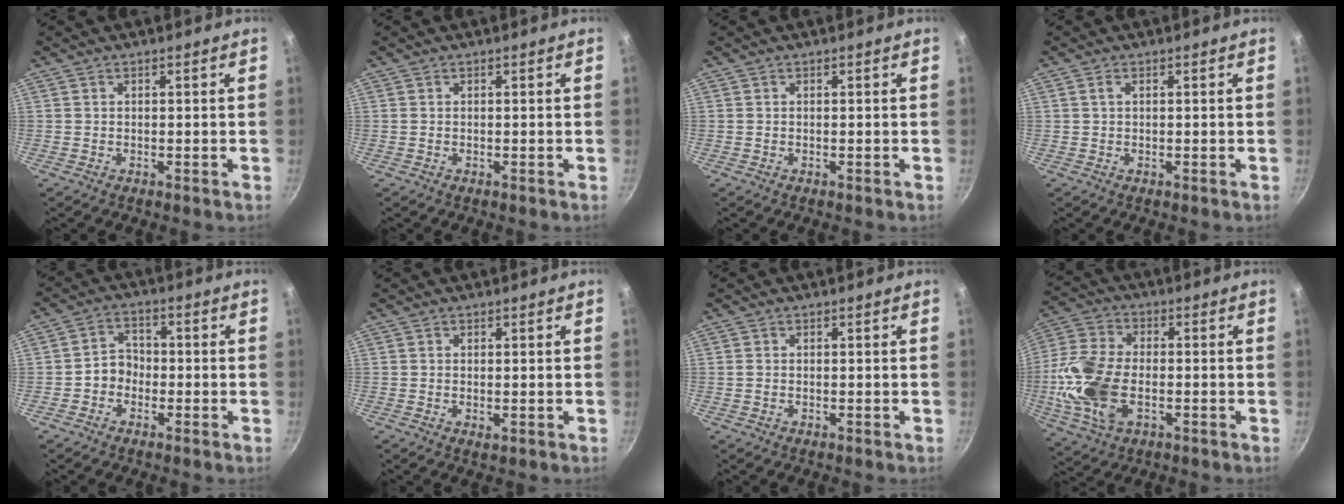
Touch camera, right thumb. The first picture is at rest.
{"total": 0.0}
{"total": 0.0}
{"total": 0.8, "force": [0.3, 0.4, 0.7], "torque": [-0.012, 0.003, 0.004]}
{"total": 4.3, "force": [-1.6, 3.5, 1.9], "torque": [-0.004, 0.024, -0.034]}
{"total": 0.9, "force": [-0.1, 0.5, 0.8], "torque": [-0.013, -0.004, -0.001]}
{"total": 0.8, "force": [-0.2, 0.7, 0.4], "torque": [-0.007, 0.002, -0.003]}
{"total": 15.3, "force": [-2.7, 9.1, 12.0], "torque": [-0.243, 0.019, -0.058]}